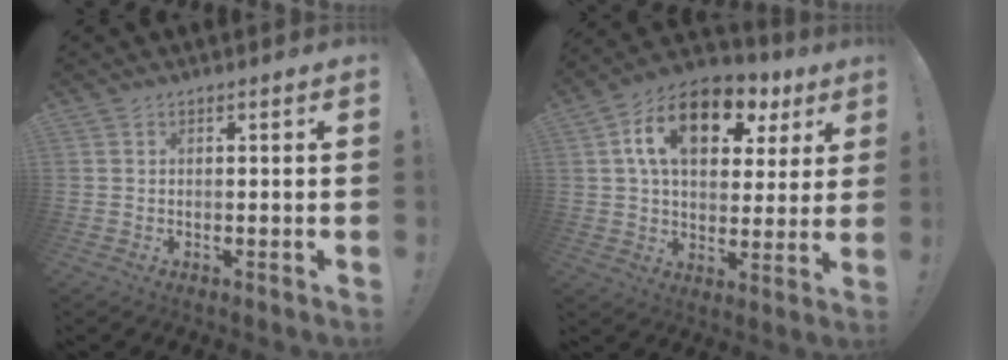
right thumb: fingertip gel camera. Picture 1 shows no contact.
{"total": 17.4, "force": [7.5, 10.5, 11.6], "torque": [-0.178, -0.024, 0.130]}